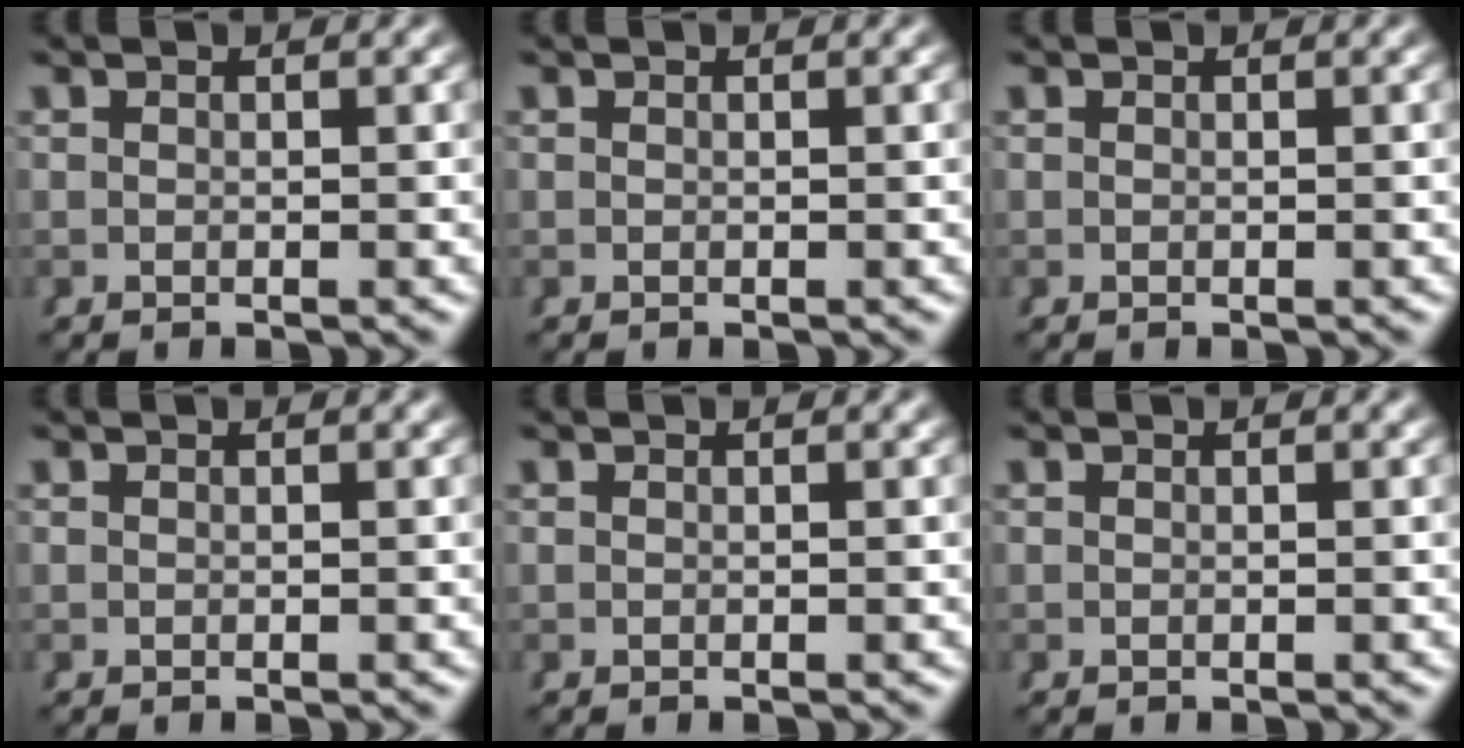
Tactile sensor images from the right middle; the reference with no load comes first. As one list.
[{"total": 0.0}, {"total": 0.0}, {"total": 0.0}, {"total": 0.0}, {"total": 0.0}]